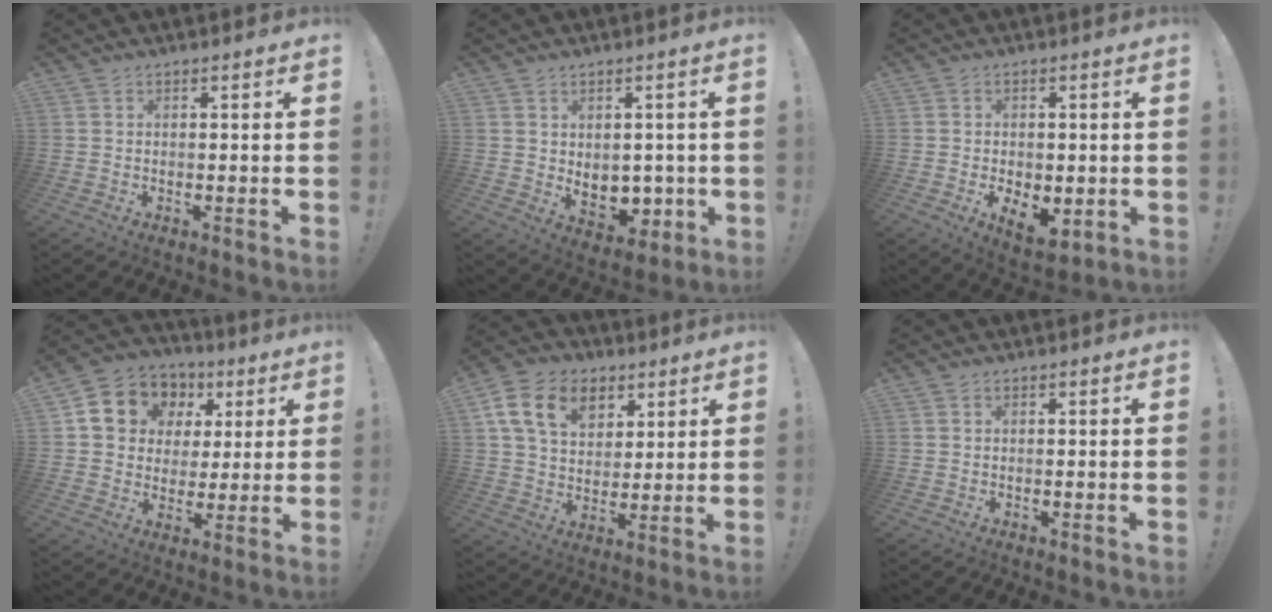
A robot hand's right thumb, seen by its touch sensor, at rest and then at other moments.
{"total": 7.1, "force": [0.5, 5.8, 4.0], "torque": [-0.037, -0.007, 0.018]}
{"total": 6.7, "force": [-1.3, 4.3, 4.9], "torque": [-0.069, -0.002, -0.018]}
{"total": 12.7, "force": [5.1, 10.6, 4.8], "torque": [-0.076, -0.022, 0.106]}
{"total": 16.1, "force": [7.3, 11.4, 8.8], "torque": [-0.136, -0.028, 0.139]}
{"total": 0.0}